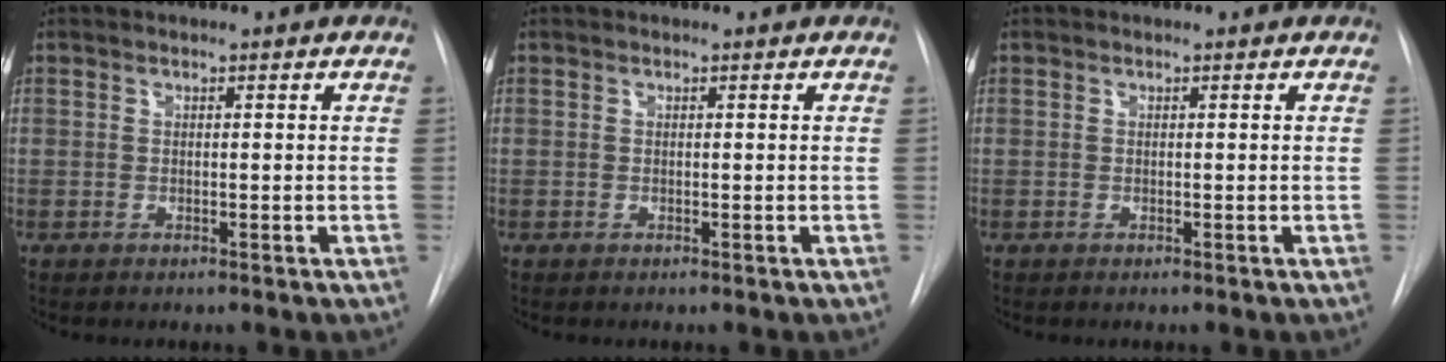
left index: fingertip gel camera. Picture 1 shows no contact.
{"total": 0.0}
{"total": 0.0}